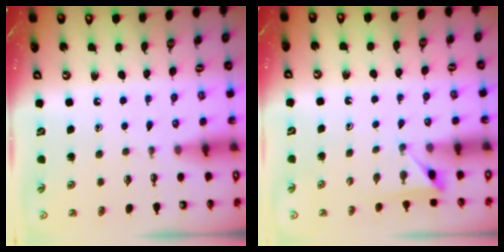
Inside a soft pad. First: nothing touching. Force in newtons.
{"total": 2.5, "press": 2.5, "slide": 0.3}